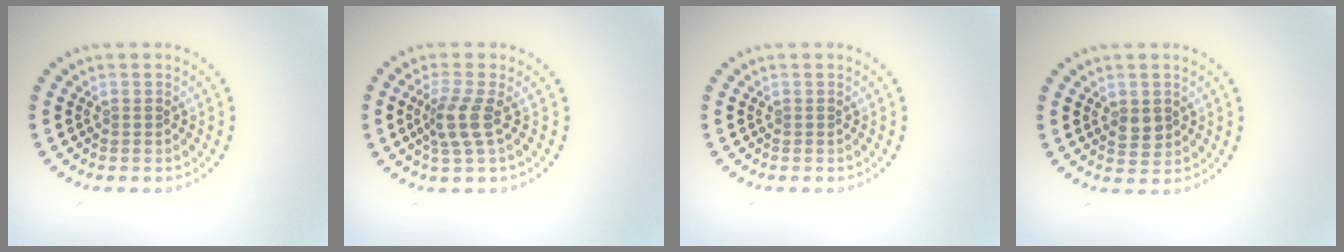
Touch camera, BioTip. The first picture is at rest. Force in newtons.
{"total": 2.8, "press": 2.1, "slide": 1.9}
{"total": 0.0}
{"total": 1.9, "press": 1.9, "slide": 0.3}